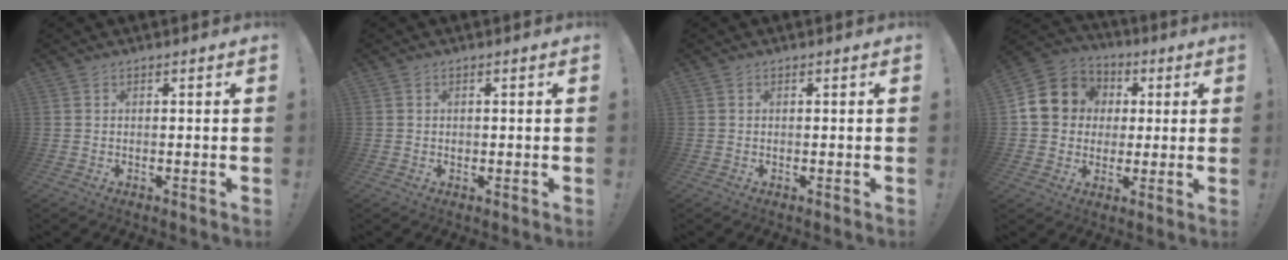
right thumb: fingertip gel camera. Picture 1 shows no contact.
{"total": 0.6, "force": [-0.1, 0.6, 0.1], "torque": [-0.008, 0.005, -0.002]}
{"total": 0.0}
{"total": 14.3, "force": [2.3, 12.9, 5.6], "torque": [-0.076, 0.006, 0.057]}